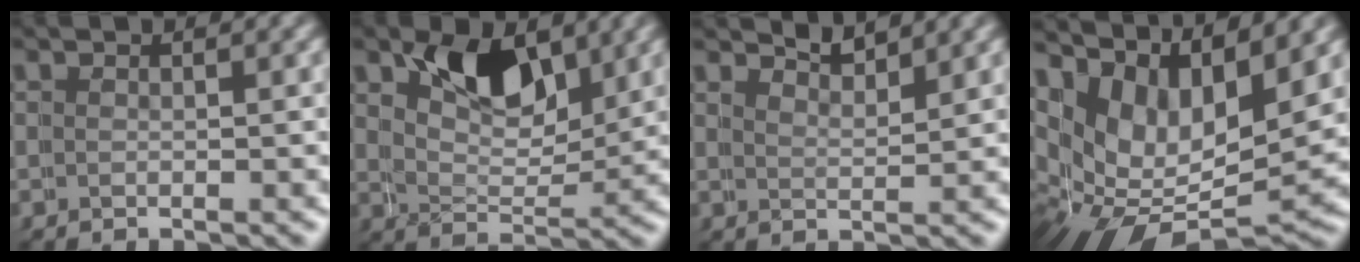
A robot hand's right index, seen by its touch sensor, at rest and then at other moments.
{"total": 5.9, "force": [4.0, 3.0, 3.0], "torque": [-0.061, -0.014, 0.073]}
{"total": 2.8, "force": [2.6, -0.8, 0.1], "torque": [-0.007, -0.004, 0.045]}
{"total": 10.4, "force": [-0.9, 7.6, 6.9], "torque": [-0.168, -0.059, 0.012]}